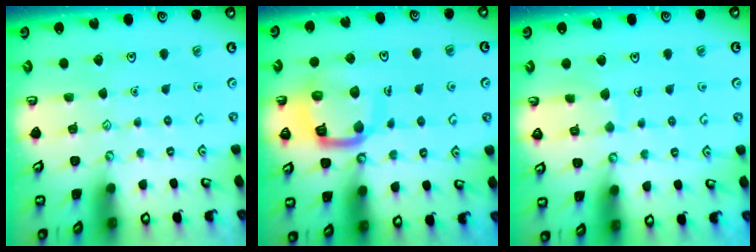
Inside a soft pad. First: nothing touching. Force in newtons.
{"total": 13.1, "press": 13.0, "slide": 1.7}
{"total": 6.4, "press": 6.4, "slide": 0.3}